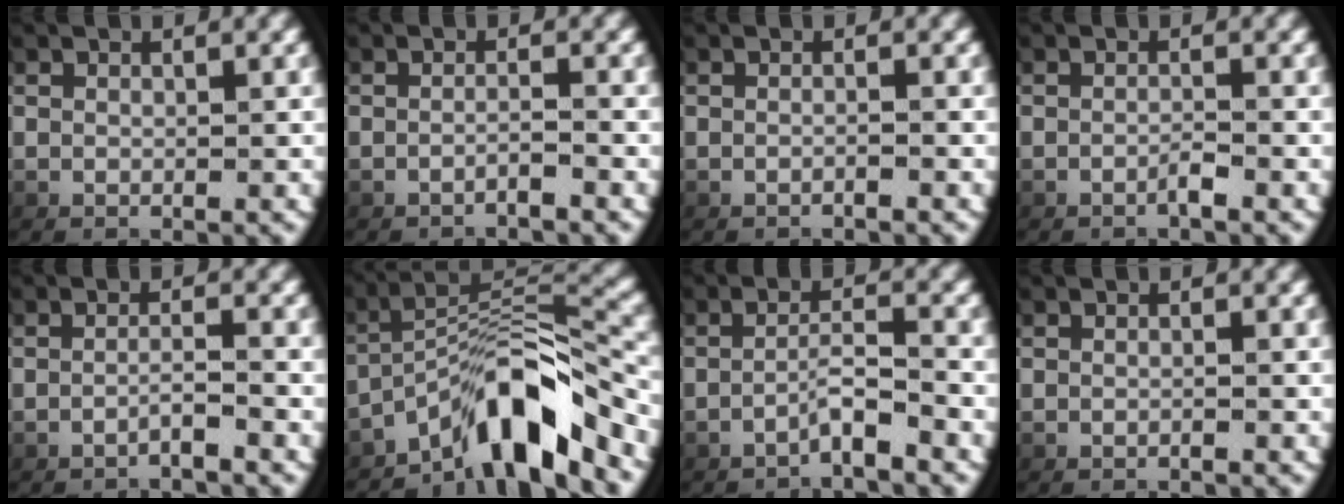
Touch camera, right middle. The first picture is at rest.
{"total": 1.5, "force": [-1.3, -0.3, 0.7], "torque": [-0.014, -0.001, -0.021]}
{"total": 0.9, "force": [-0.8, -0.3, 0.2], "torque": [-0.007, 0.003, -0.013]}
{"total": 1.0, "force": [-0.9, -0.1, 0.5], "torque": [-0.010, 0.003, -0.017]}
{"total": 1.7, "force": [-1.4, -0.3, 1.0], "torque": [-0.018, 0.000, -0.024]}
{"total": 7.0, "force": [-3.6, 1.8, 5.8], "torque": [-0.078, 0.009, -0.054]}
{"total": 2.6, "force": [-2.2, -0.5, 1.4], "torque": [-0.027, 0.003, -0.037]}
{"total": 0.6, "force": [-0.5, -0.2, 0.1], "torque": [-0.003, 0.004, -0.009]}